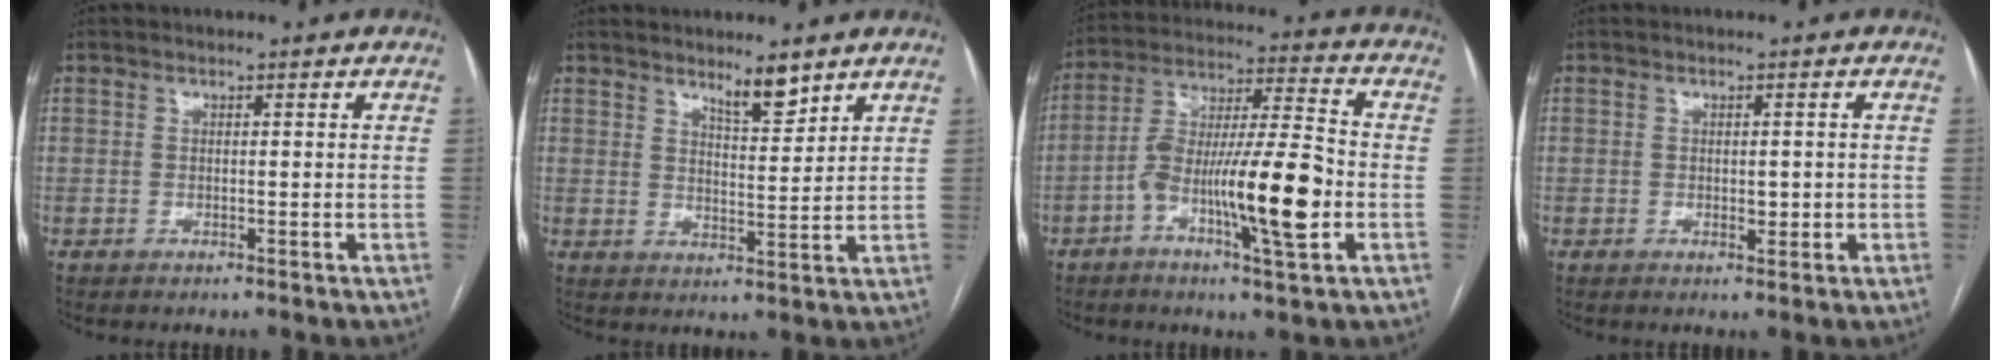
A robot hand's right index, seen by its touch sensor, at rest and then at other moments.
{"total": 4.8, "force": [3.9, 0.8, 2.6], "torque": [-0.046, -0.009, 0.064]}
{"total": 15.4, "force": [-4.7, 1.8, 14.6], "torque": [-0.261, 0.007, -0.081]}
{"total": 1.7, "force": [-0.2, 0.9, 1.5], "torque": [-0.020, -0.001, 0.003]}